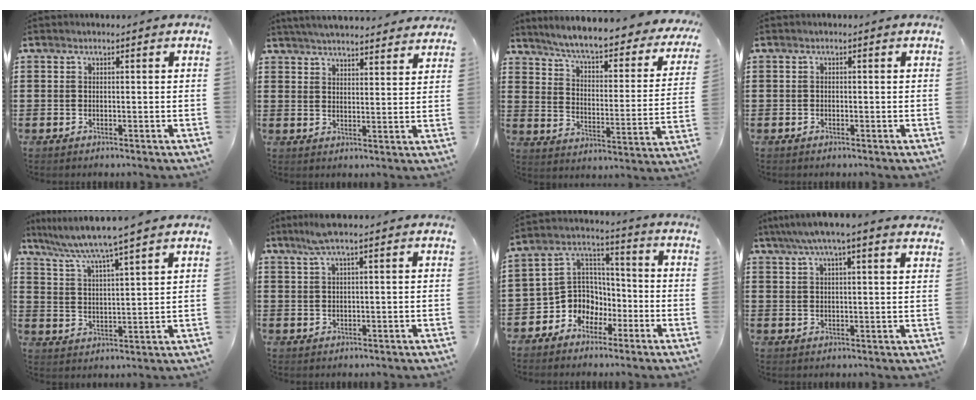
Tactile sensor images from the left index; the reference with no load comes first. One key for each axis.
{"total": 4.3, "fx": 4.3, "fy": -0.1, "fz": 0.6, "tx": -0.026, "ty": -0.018, "tz": 0.077}
{"total": 5.4, "fx": 4.8, "fy": -0.3, "fz": 2.4, "tx": -0.068, "ty": -0.041, "tz": 0.075}
{"total": 0.7, "fx": -0.6, "fy": 0.4, "fz": 0.1, "tx": -0.004, "ty": -0.001, "tz": -0.011}
{"total": 5.8, "fx": 5.0, "fy": -1.3, "fz": 2.6, "tx": -0.073, "ty": -0.034, "tz": 0.080}
{"total": 2.9, "fx": 1.5, "fy": 0.0, "fz": 2.4, "tx": -0.049, "ty": 0.001, "tz": 0.026}
{"total": 7.5, "fx": -3.6, "fy": 6.6, "fz": 0.6, "tx": -0.046, "ty": 0.008, "tz": -0.072}
{"total": 4.9, "fx": 3.9, "fy": 0.1, "fz": 3.0, "tx": -0.070, "ty": -0.005, "tz": 0.067}